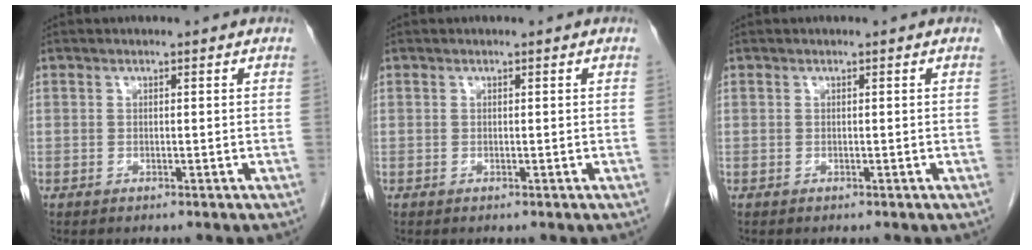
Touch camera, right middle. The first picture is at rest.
{"total": 0.0}
{"total": 0.0}